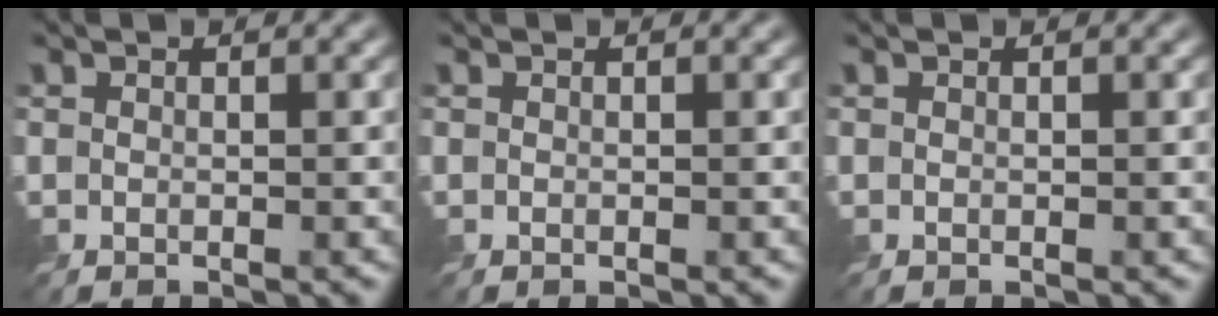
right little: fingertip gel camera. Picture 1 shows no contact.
{"total": 0.0}
{"total": 0.0}